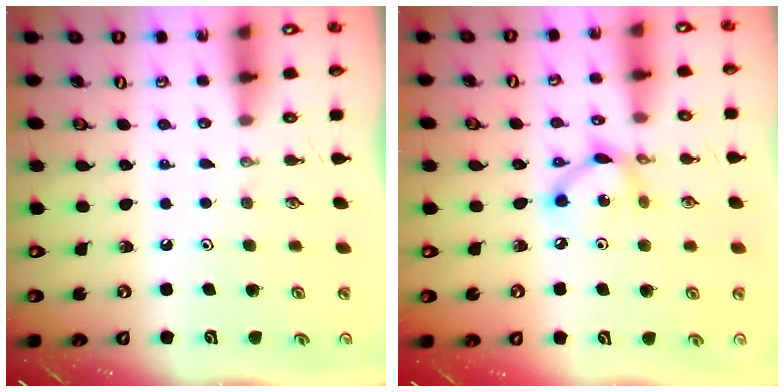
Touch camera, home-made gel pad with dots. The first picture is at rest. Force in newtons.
{"total": 7.6, "press": 7.6, "slide": 0.4}